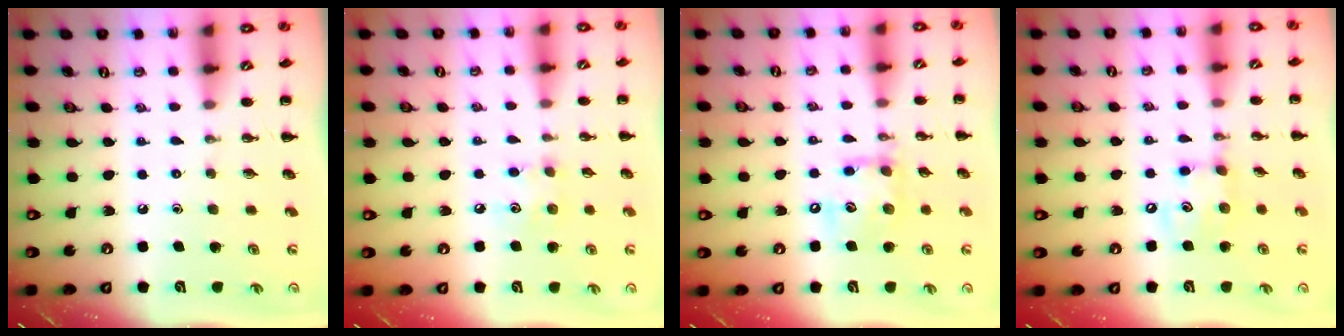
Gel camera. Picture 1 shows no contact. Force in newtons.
{"total": 6.9, "press": 6.8, "slide": 1.5}
{"total": 12.5, "press": 12.3, "slide": 2.2}
{"total": 8.1, "press": 8.0, "slide": 1.2}